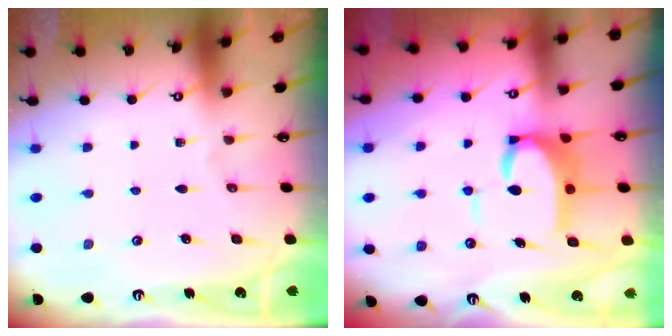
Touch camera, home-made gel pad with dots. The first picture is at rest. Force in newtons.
{"total": 7.9, "press": 7.9, "slide": 1.0}